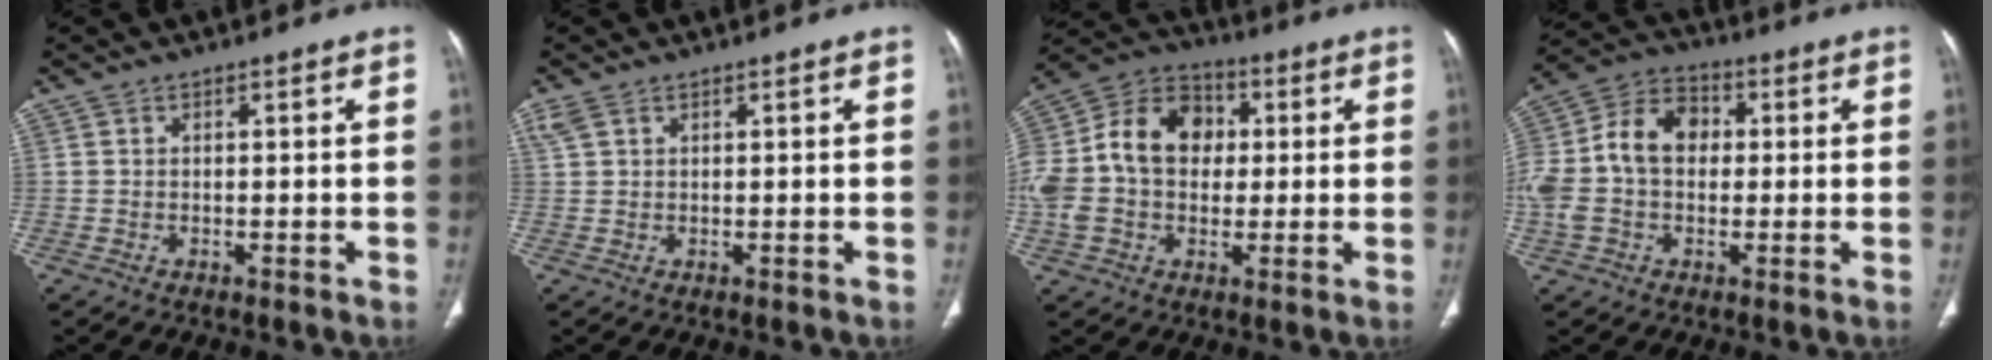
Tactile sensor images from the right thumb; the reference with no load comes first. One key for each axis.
{"total": 1.7, "fx": 1.1, "fy": 0.9, "fz": 1.0, "tx": -0.030, "ty": 0.011, "tz": 0.030}
{"total": 18.6, "fx": 1.2, "fy": 13.9, "fz": 12.3, "tx": -0.242, "ty": 0.040, "tz": 0.016}
{"total": 14.6, "fx": 0.4, "fy": 10.4, "fz": 10.2, "tx": -0.201, "ty": 0.042, "tz": 0.001}